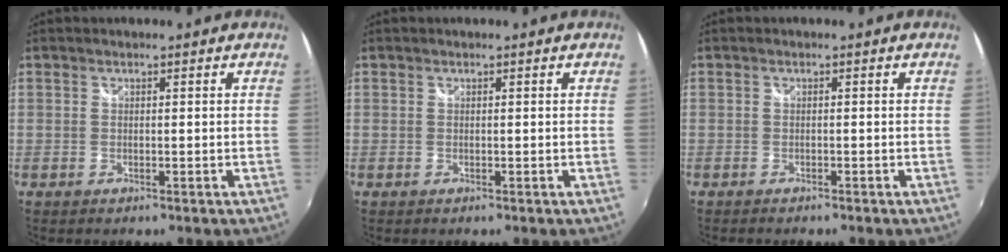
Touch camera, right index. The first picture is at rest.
{"total": 0.0}
{"total": 1.5, "force": [-1.4, 0.3, 0.5], "torque": [-0.016, -0.010, -0.025]}